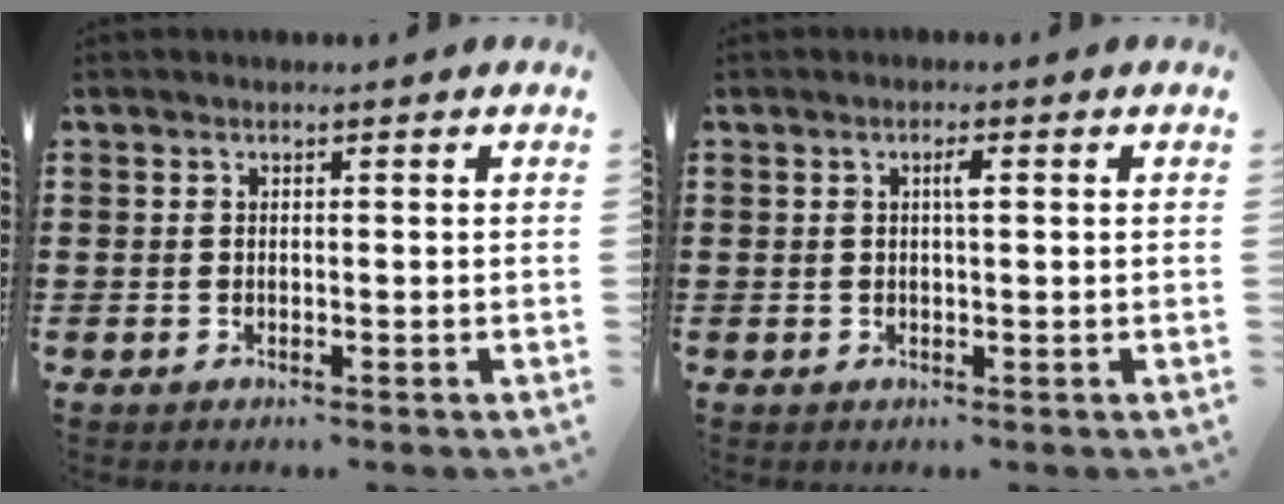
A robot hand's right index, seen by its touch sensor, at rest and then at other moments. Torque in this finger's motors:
{"motor_torque": [0.53, -0.14, 0.06, 0.05]}